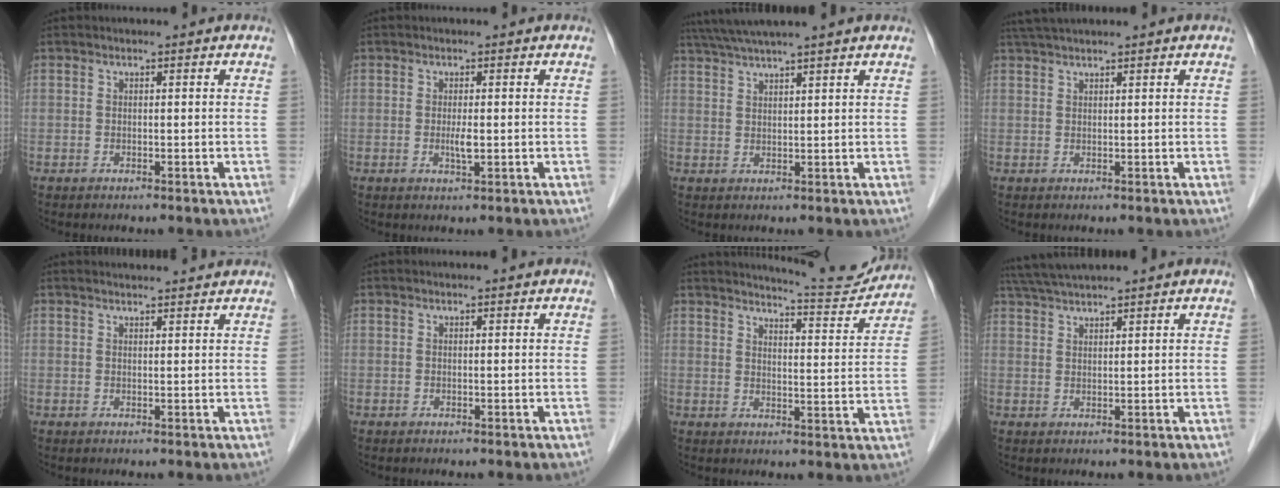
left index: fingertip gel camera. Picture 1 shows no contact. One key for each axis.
{"total": 1.7, "fx": -0.1, "fy": 0.3, "fz": 1.7, "tx": -0.034, "ty": -0.003, "tz": -0.002}
{"total": 8.4, "fx": 7.2, "fy": -0.9, "fz": 4.3, "tx": -0.077, "ty": 0.037, "tz": 0.111}
{"total": 3.7, "fx": 3.3, "fy": -0.3, "fz": 1.7, "tx": -0.027, "ty": 0.030, "tz": 0.062}
{"total": 5.9, "fx": 5.7, "fy": 0.3, "fz": 1.5, "tx": -0.020, "ty": 0.025, "tz": 0.065}
{"total": 1.1, "fx": 1.0, "fy": 0.0, "fz": 0.4, "tx": -0.006, "ty": 0.012, "tz": 0.016}
{"total": 10.5, "fx": 10.4, "fy": 0.0, "fz": 1.5, "tx": -0.025, "ty": -0.018, "tz": 0.131}
{"total": 6.3, "fx": 5.7, "fy": -0.7, "fz": 2.6, "tx": -0.051, "ty": 0.033, "tz": 0.105}